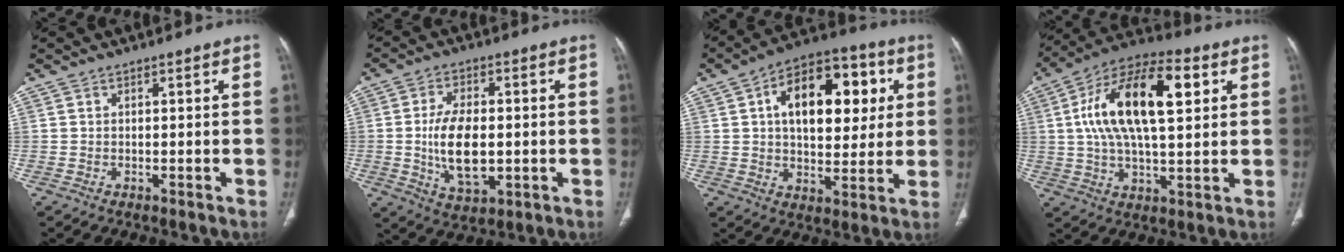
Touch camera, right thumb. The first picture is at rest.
{"total": 11.5, "force": [-0.9, 6.3, 9.6], "torque": [-0.166, -0.004, -0.008]}
{"total": 19.3, "force": [4.8, 11.2, 15.0], "torque": [-0.183, 0.012, 0.069]}
{"total": 20.5, "force": [5.1, 9.0, 17.8], "torque": [-0.306, 0.015, 0.079]}